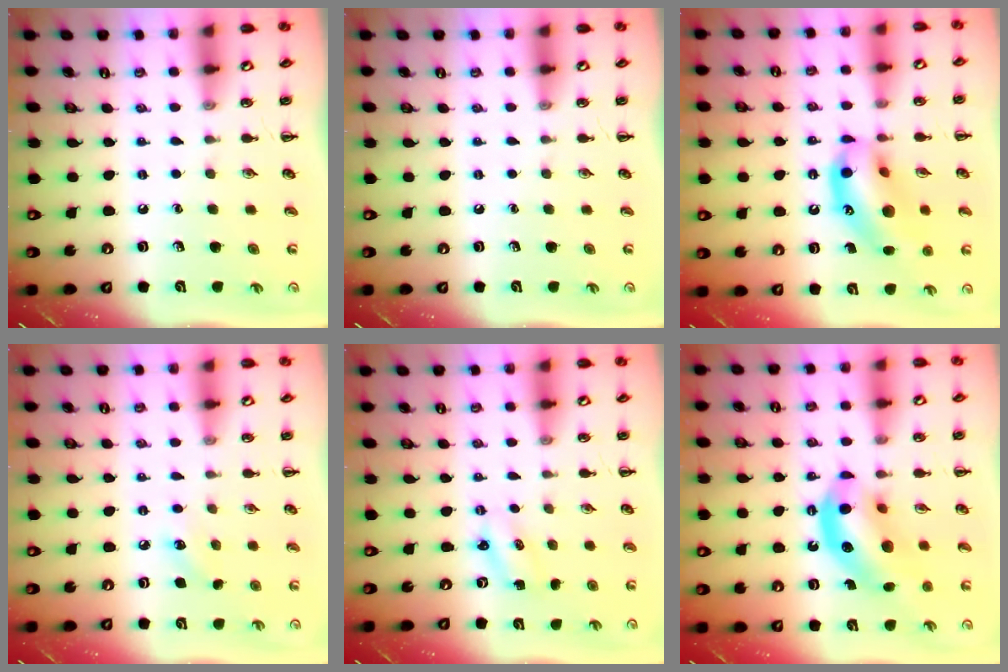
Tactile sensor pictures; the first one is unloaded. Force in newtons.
{"total": 0.0}
{"total": 15.9, "press": 15.6, "slide": 3.0}
{"total": 7.1, "press": 6.7, "slide": 2.1}
{"total": 1.4, "press": 1.3, "slide": 0.3}
{"total": 13.6, "press": 13.1, "slide": 3.6}